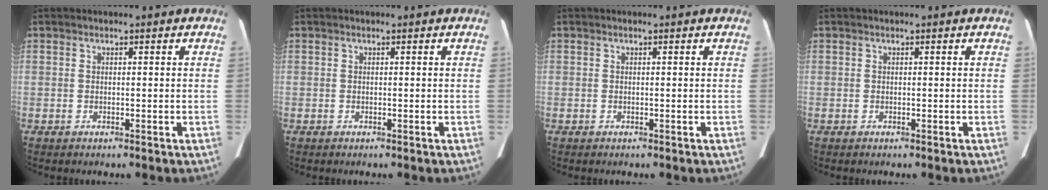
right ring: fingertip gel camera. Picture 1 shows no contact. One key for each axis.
{"total": 0.0}
{"total": 0.0}
{"total": 0.0}